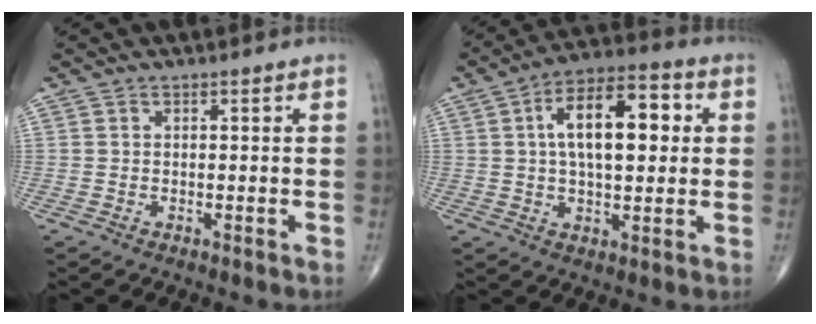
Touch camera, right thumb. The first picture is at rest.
{"total": 15.1, "force": [2.8, 7.2, 12.9], "torque": [-0.190, 0.018, 0.040]}